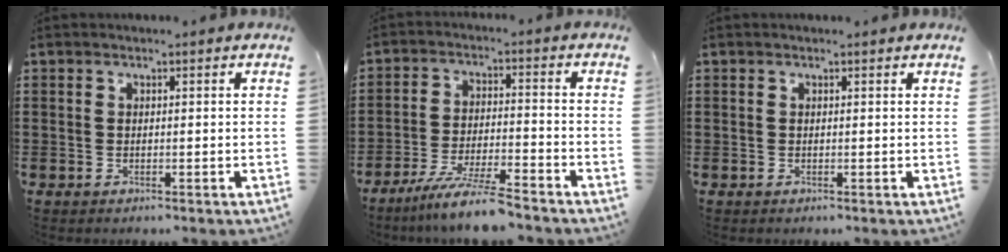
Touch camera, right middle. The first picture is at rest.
{"total": 7.7, "force": [-6.7, -0.3, 3.7], "torque": [-0.080, -0.013, -0.130]}
{"total": 0.0}